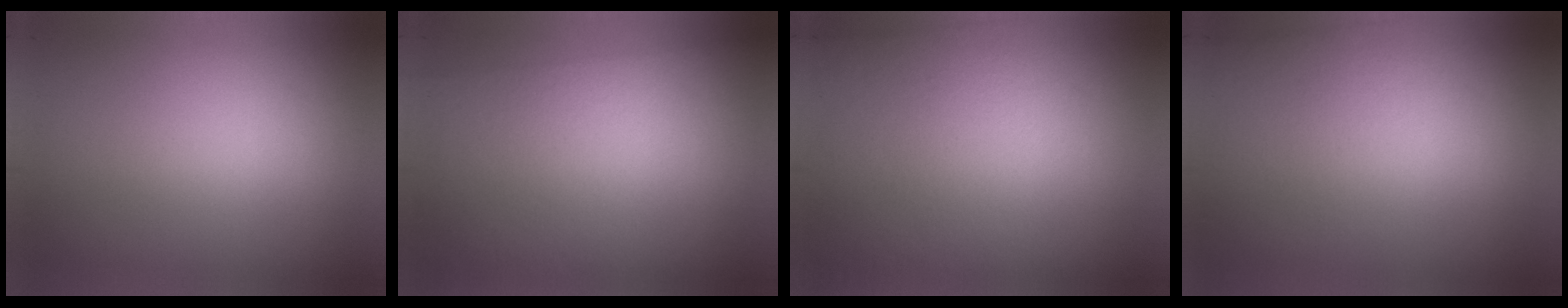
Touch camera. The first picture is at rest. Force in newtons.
{"total": 2.8}
{"total": 3.7}
{"total": 2.4}